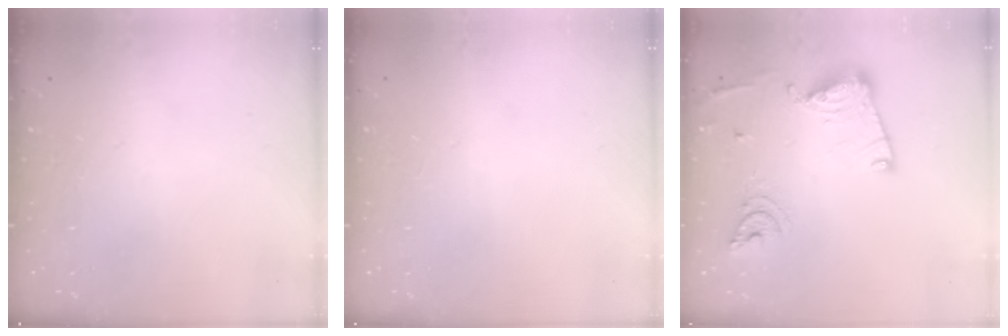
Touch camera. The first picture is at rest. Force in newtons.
{"total": 1.0, "press": 0.8, "slide": 0.6}
{"total": 15.7, "press": 15.6, "slide": 1.6}